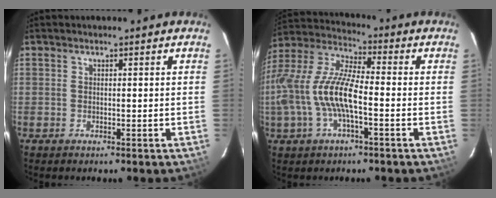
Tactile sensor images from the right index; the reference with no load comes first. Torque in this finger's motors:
{"motor_torque": [0.73, -0.22, 0.93, 0.21]}